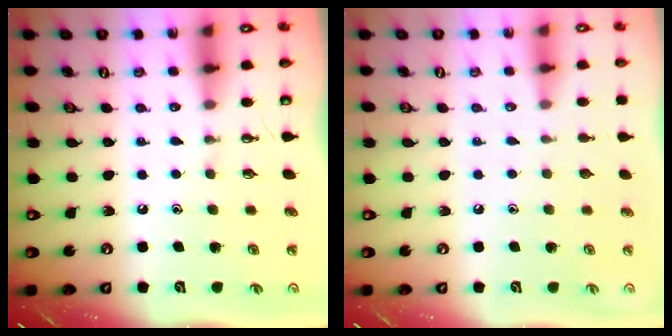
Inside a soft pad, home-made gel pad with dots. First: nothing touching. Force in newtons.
{"total": 0.0}